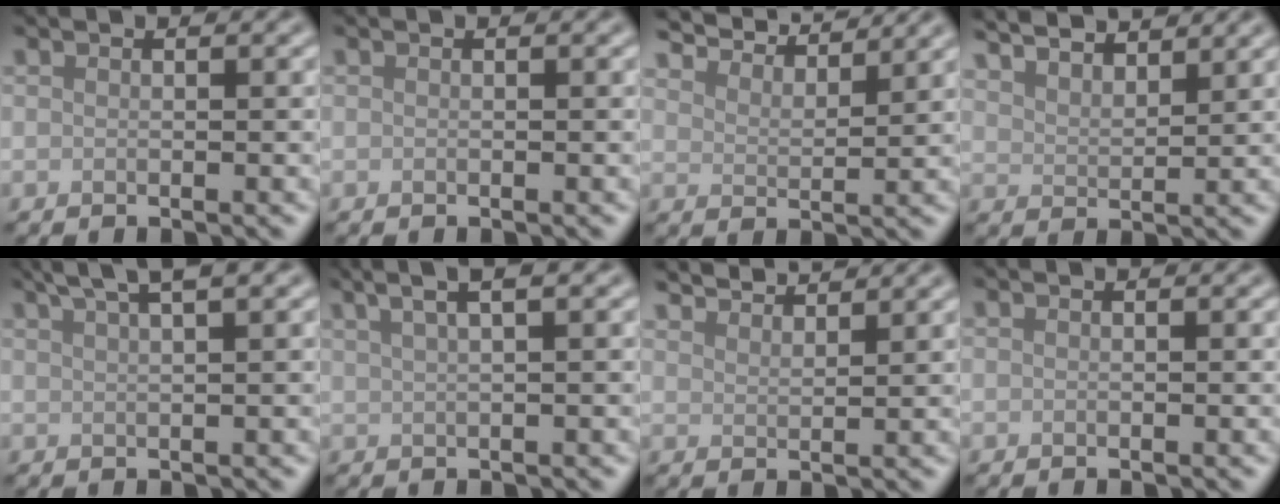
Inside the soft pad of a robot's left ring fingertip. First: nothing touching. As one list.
[{"total": 0.0}, {"total": 6.4, "force": [6.2, 0.8, 1.6], "torque": [-0.042, 0.008, 0.091]}, {"total": 5.8, "force": [5.2, 1.4, 2.2], "torque": [-0.028, 0.014, 0.068]}, {"total": 4.2, "force": [3.0, 0.7, 2.9], "torque": [-0.040, 0.016, 0.042]}, {"total": 4.7, "force": [3.0, 1.4, 3.3], "torque": [-0.035, 0.017, 0.027]}, {"total": 3.7, "force": [3.6, 0.3, 0.7], "torque": [-0.009, 0.005, 0.054]}, {"total": 0.0}]